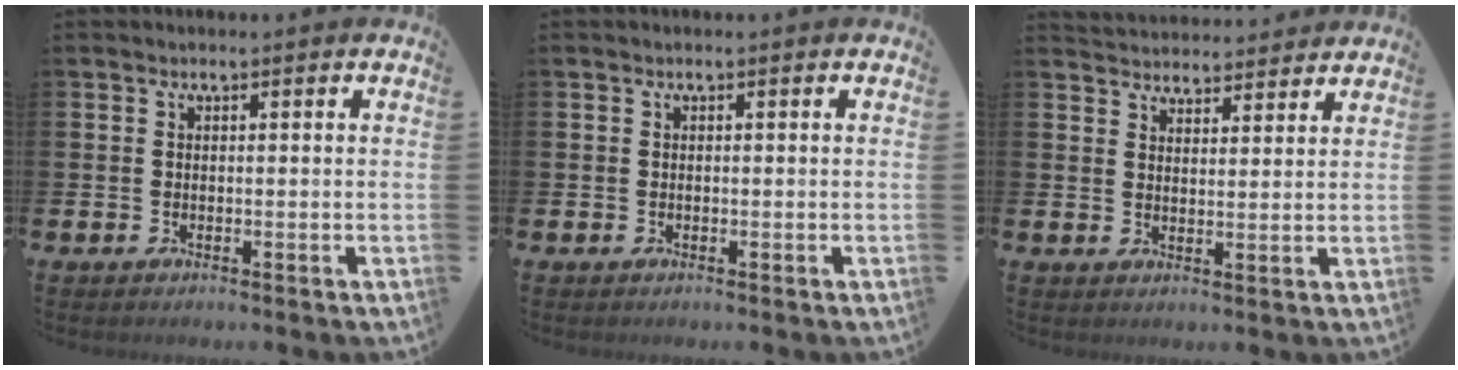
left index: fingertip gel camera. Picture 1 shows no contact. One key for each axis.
{"total": 0.0}
{"total": 3.8, "fx": 3.7, "fy": 0.8, "fz": -0.3, "tx": -0.002, "ty": -0.023, "tz": 0.067}